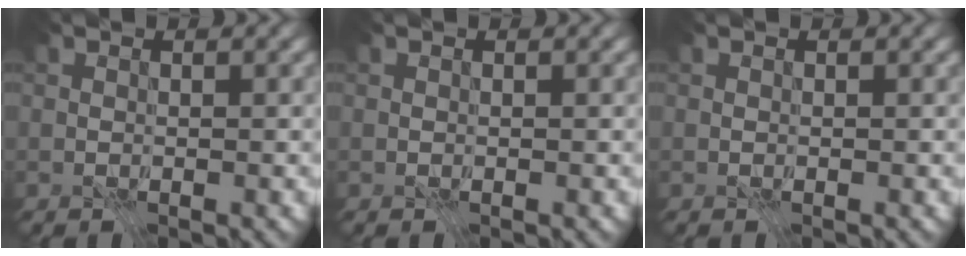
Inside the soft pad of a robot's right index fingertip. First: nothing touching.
{"total": 0.0}
{"total": 0.0}